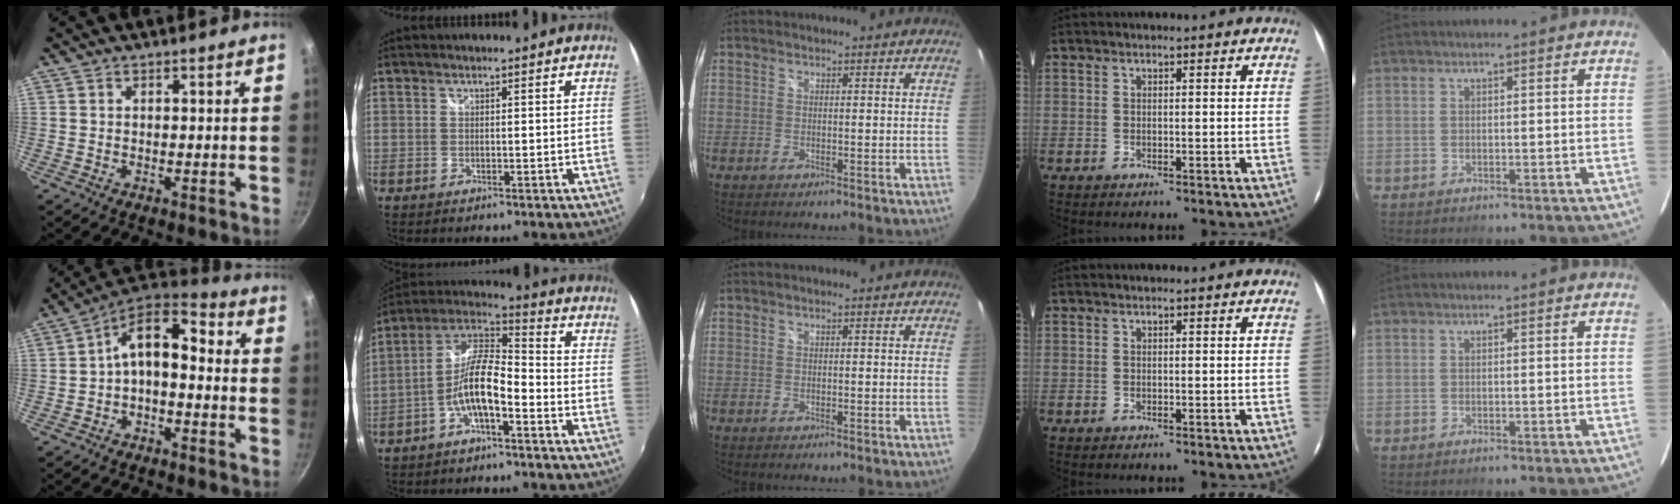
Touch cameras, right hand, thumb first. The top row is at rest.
{"thumb": {"total": 10.9, "force": [-0.8, 6.4, 8.9], "torque": [-0.140, 0.051, -0.027]}, "index": {"total": 10.1, "force": [-4.4, 3.0, 8.6], "torque": [-0.188, 0.014, -0.081]}}